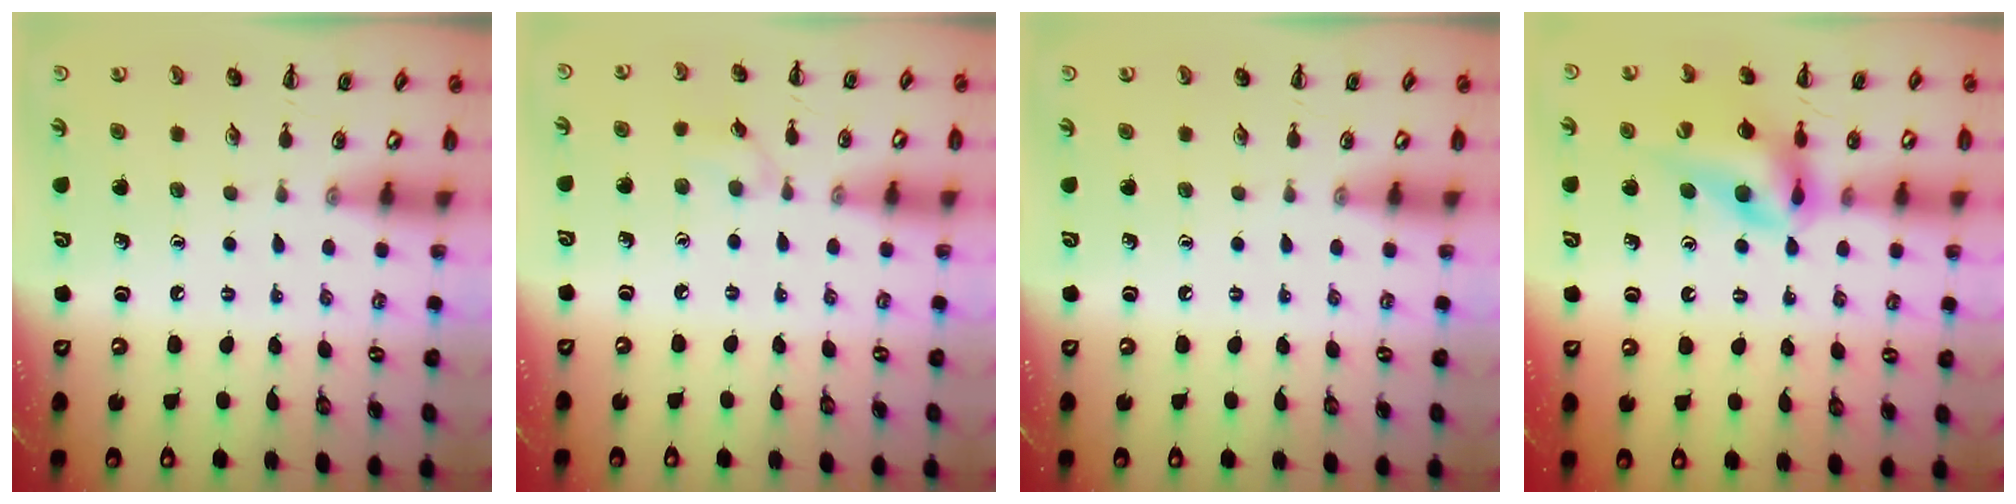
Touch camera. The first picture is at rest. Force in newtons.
{"total": 5.4, "press": 5.0, "slide": 2.0}
{"total": 0.0}
{"total": 11.5, "press": 11.0, "slide": 3.6}